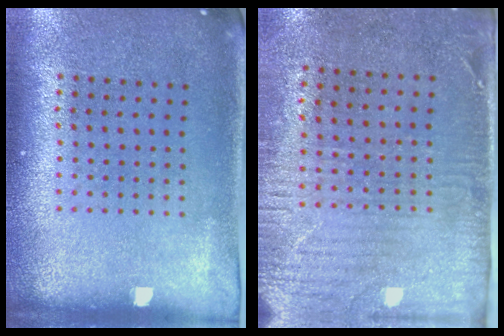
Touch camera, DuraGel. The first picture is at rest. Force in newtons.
{"total": 3.0, "press": 2.4, "slide": 1.7}